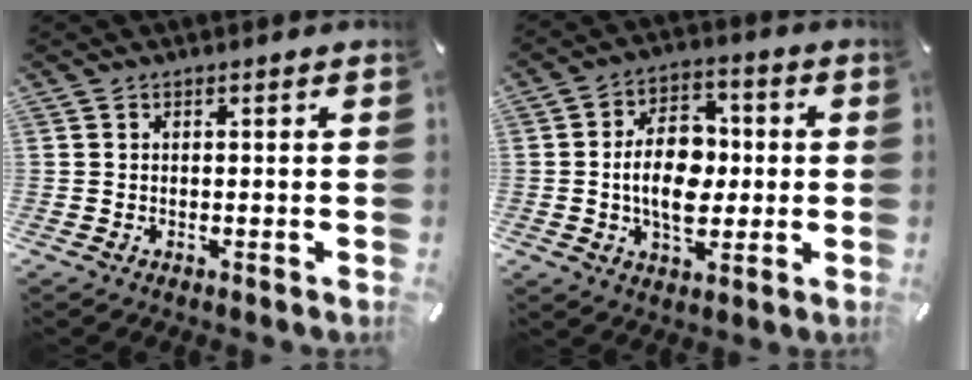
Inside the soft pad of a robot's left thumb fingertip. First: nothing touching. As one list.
[{"total": 13.2, "force": [-0.6, 9.0, 9.6], "torque": [-0.182, 0.010, -0.012]}]